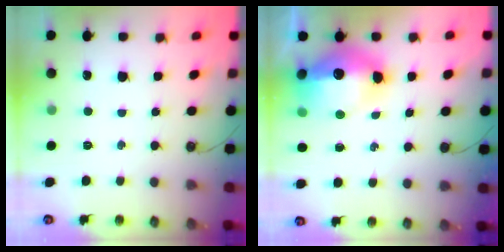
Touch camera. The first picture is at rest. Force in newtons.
{"total": 16.7, "press": 16.2, "slide": 4.2}